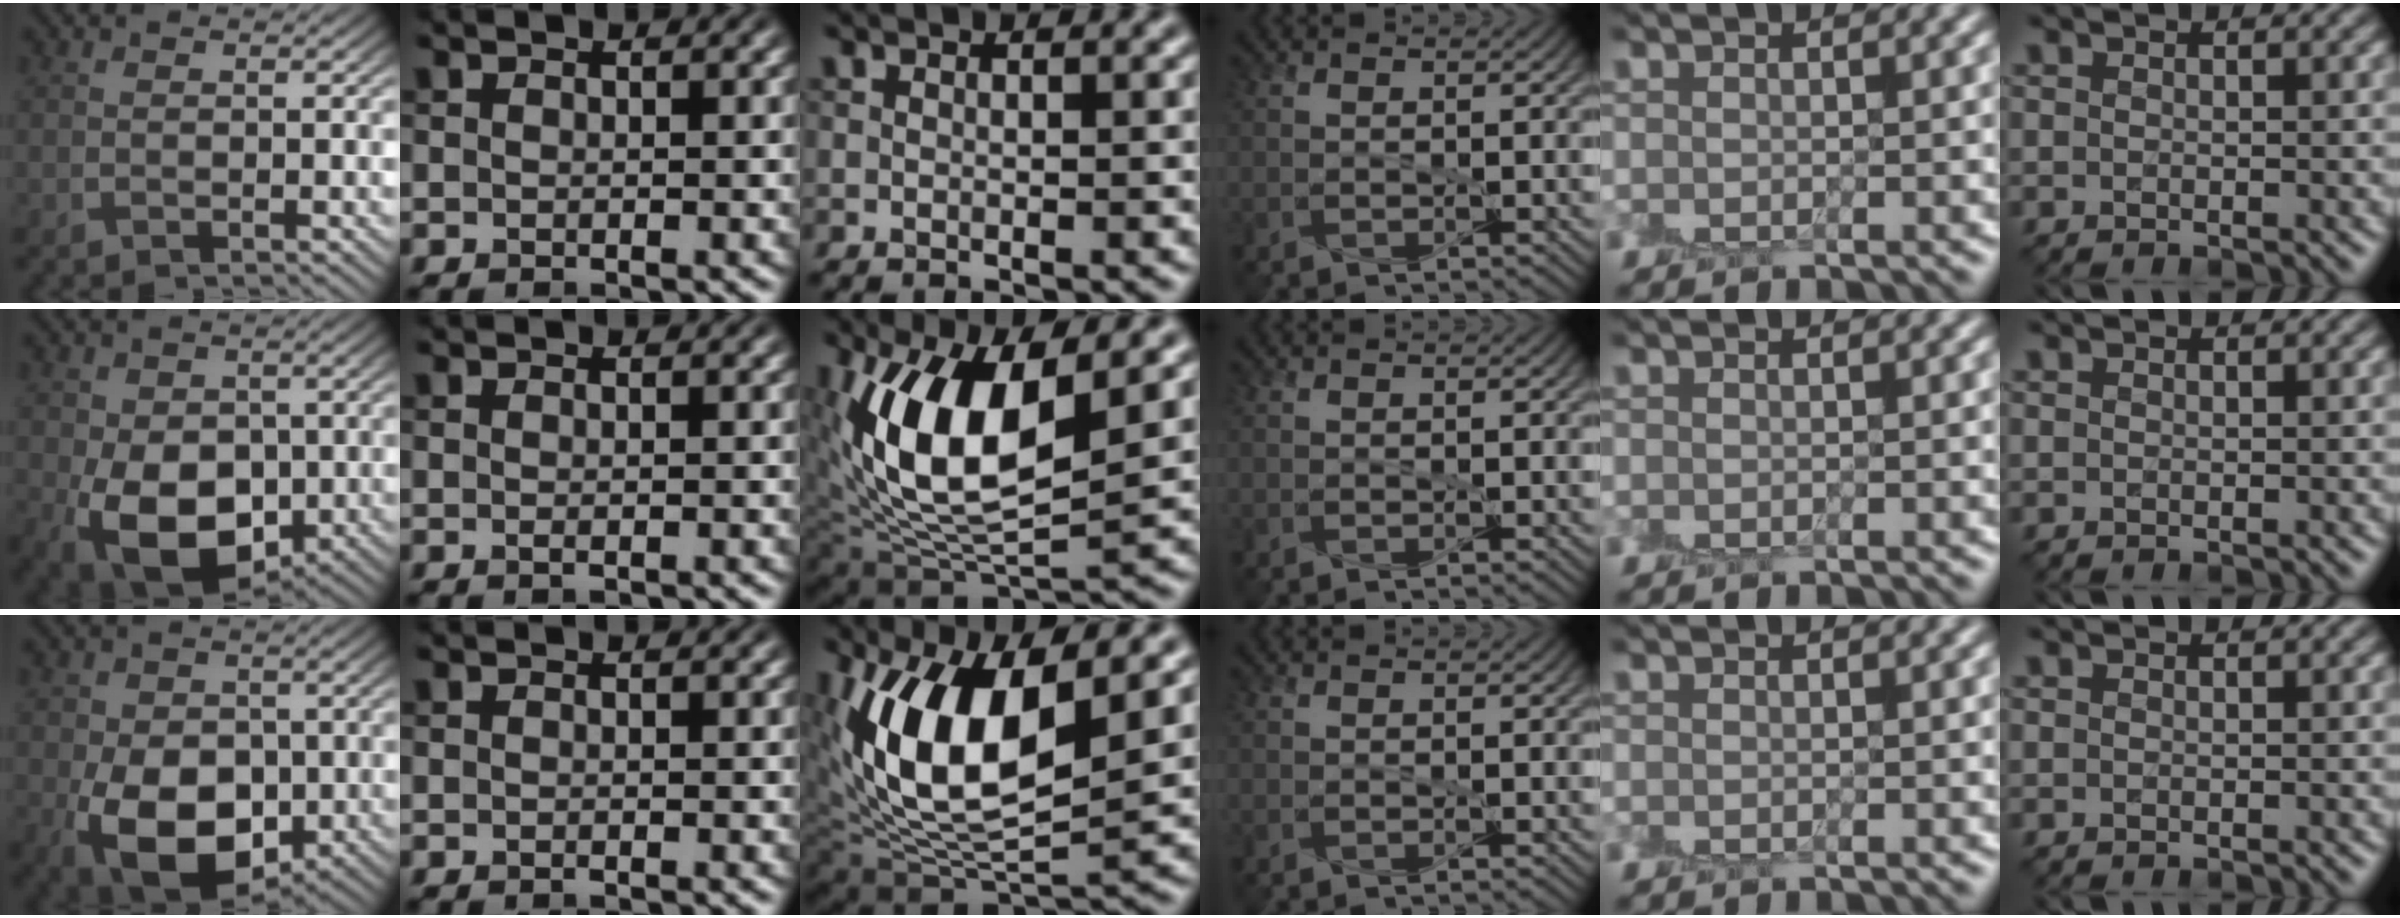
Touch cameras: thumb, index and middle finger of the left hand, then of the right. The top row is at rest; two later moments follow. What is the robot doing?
{"motion": "peel", "object": "sticky note"}